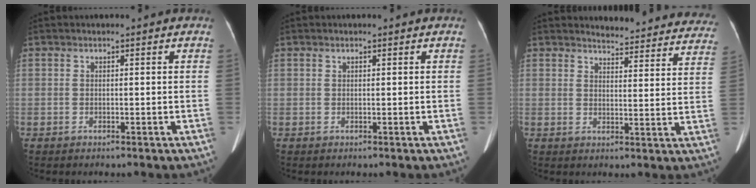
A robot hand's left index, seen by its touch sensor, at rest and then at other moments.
{"total": 0.0}
{"total": 19.5, "force": [18.9, 3.5, 3.7], "torque": [-0.023, -0.066, 0.197]}